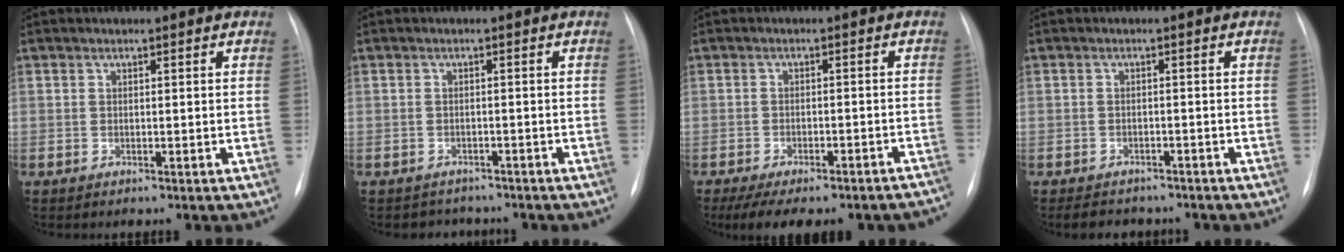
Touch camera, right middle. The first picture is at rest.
{"total": 3.1, "force": [-2.7, 1.5, -0.4], "torque": [0.002, 0.006, -0.039]}
{"total": 16.3, "force": [-13.5, 4.9, 7.8], "torque": [-0.107, 0.006, -0.168]}
{"total": 6.1, "force": [-5.2, 2.7, 1.6], "torque": [-0.022, 0.004, -0.064]}